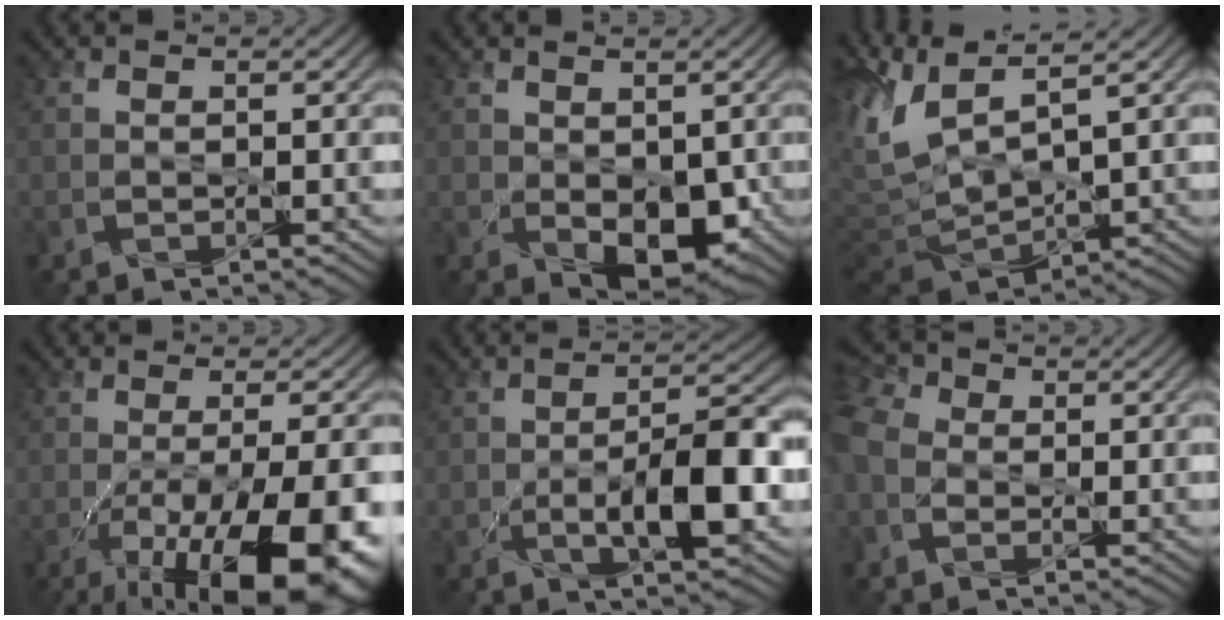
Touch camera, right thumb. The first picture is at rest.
{"total": 5.6, "force": [-0.7, 3.4, 4.4], "torque": [-0.082, -0.023, 0.000]}
{"total": 8.8, "force": [2.4, 2.8, 8.0], "torque": [-0.186, 0.002, 0.052]}
{"total": 16.0, "force": [-6.9, 5.5, 13.4], "torque": [-0.215, -0.039, -0.082]}
{"total": 8.4, "force": [-2.1, 2.6, 7.7], "torque": [-0.119, -0.003, -0.034]}
{"total": 6.9, "force": [-1.5, 5.1, 4.4], "torque": [-0.140, 0.001, -0.033]}